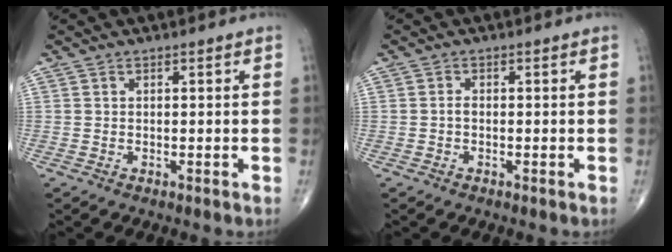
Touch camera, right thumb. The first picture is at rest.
{"total": 0.9, "force": [-0.3, 0.5, 0.6], "torque": [-0.011, 0.001, -0.009]}